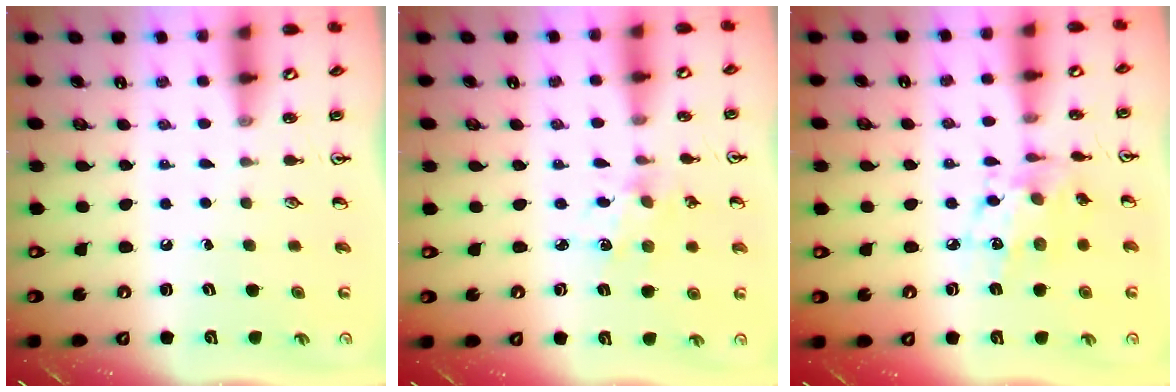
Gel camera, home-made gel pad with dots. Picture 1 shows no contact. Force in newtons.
{"total": 2.9, "press": 2.8, "slide": 0.3}
{"total": 10.4, "press": 10.3, "slide": 0.7}